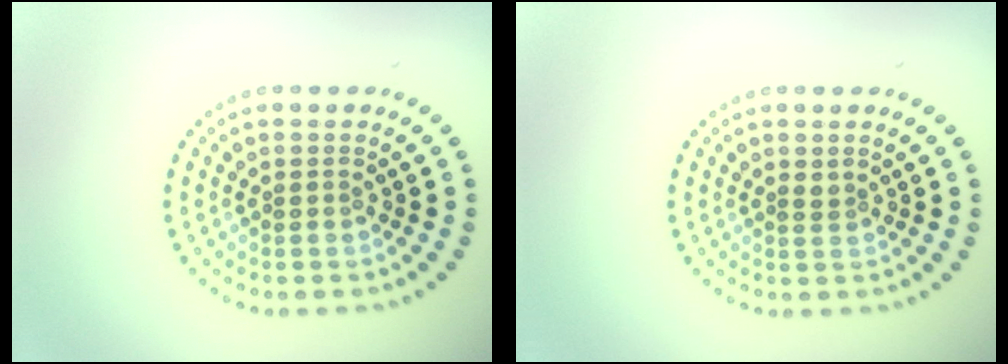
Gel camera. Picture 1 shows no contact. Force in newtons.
{"total": 0.8, "press": 0.3, "slide": 0.7}